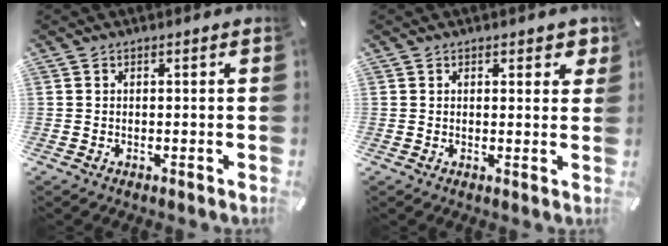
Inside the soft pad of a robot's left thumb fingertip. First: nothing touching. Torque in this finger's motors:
{"motor_torque": [-0.14, 0.20, -0.32, -0.30, 0.01]}